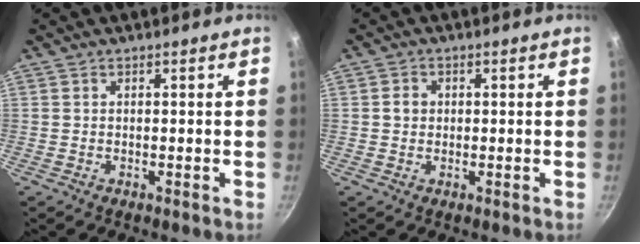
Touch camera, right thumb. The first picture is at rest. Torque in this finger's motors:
{"motor_torque": [-0.21, 0.55, 0.46, -0.30, 0.03]}